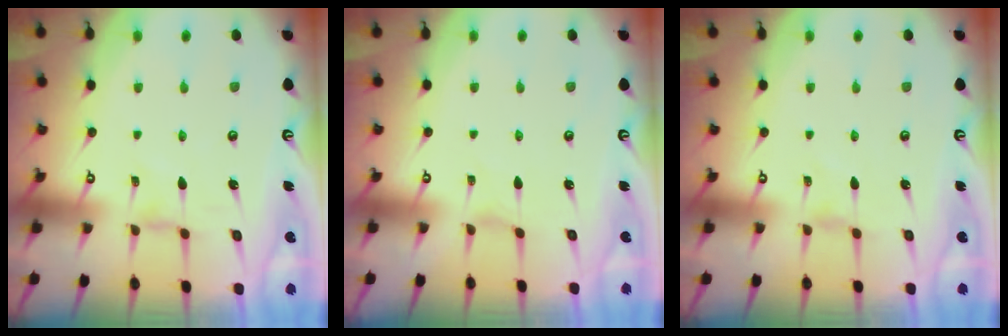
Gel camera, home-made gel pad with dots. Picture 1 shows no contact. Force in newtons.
{"total": 0.0}
{"total": 0.0}